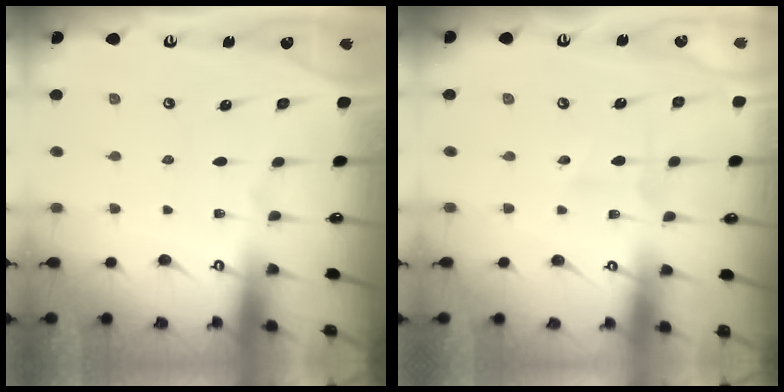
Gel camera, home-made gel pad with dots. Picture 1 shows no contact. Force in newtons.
{"total": 1.6, "press": 1.5, "slide": 0.7}